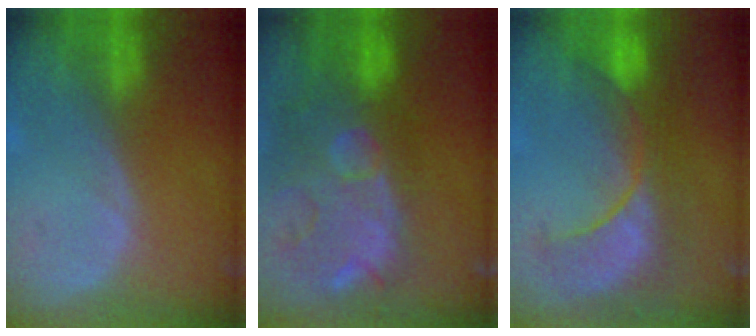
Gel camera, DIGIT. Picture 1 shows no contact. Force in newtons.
{"total": 13.1, "press": 11.3, "slide": 6.5}
{"total": 8.8, "press": 8.8, "slide": 0.5}